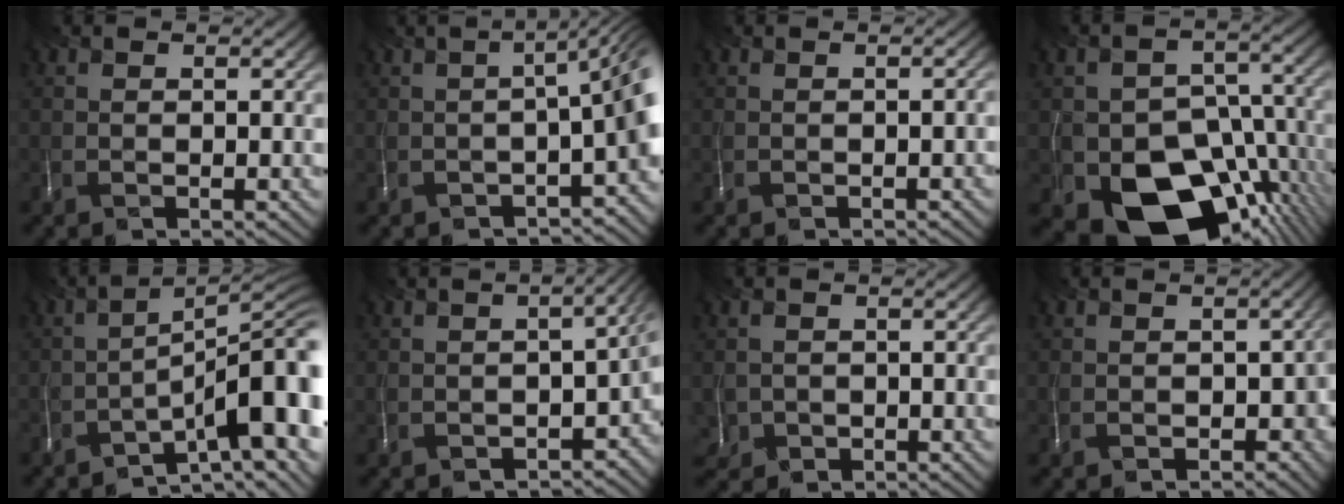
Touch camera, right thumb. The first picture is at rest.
{"total": 7.3, "force": [-2.2, 2.4, 6.5], "torque": [-0.082, -0.012, -0.029]}
{"total": 1.1, "force": [-0.6, 0.4, 0.8], "torque": [-0.011, 0.003, -0.012]}
{"total": 13.7, "force": [-6.5, 9.4, 7.6], "torque": [-0.116, -0.040, -0.102]}
{"total": 12.3, "force": [-7.4, 3.2, 9.4], "torque": [-0.122, 0.000, -0.111]}
{"total": 6.4, "force": [-2.6, 3.2, 4.9], "torque": [-0.068, -0.030, -0.036]}
{"total": 2.0, "force": [-0.5, 1.9, 0.3], "torque": [-0.022, -0.011, -0.010]}
{"total": 4.8, "force": [-2.3, 3.2, 2.7], "torque": [-0.040, -0.021, -0.034]}